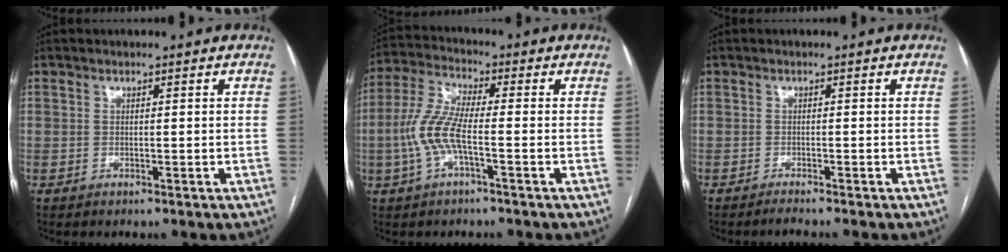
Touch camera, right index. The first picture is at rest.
{"total": 8.2, "force": [-2.0, 1.7, 7.8], "torque": [-0.182, 0.012, -0.047]}
{"total": 1.9, "force": [-1.6, -0.4, 0.8], "torque": [-0.011, 0.000, -0.026]}